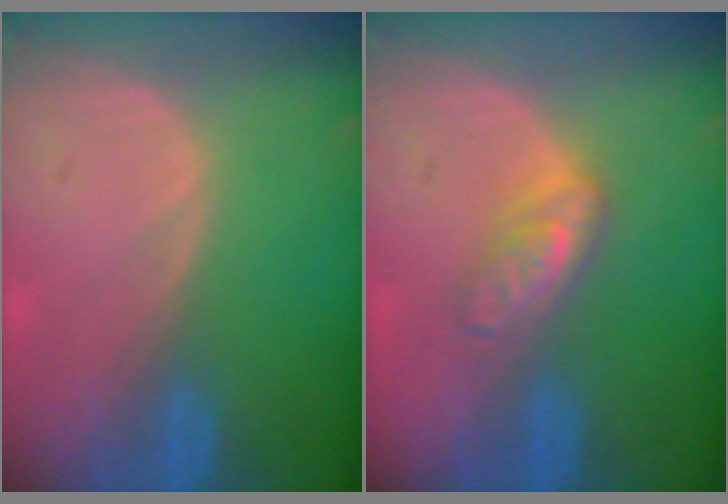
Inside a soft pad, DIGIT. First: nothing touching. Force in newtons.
{"total": 4.8, "press": 4.2, "slide": 2.3}